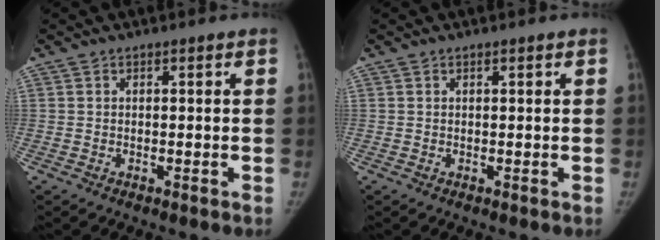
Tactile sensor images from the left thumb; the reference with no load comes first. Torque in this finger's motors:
{"motor_torque": [-0.46, -0.04, -0.28, 0.64, -0.13]}